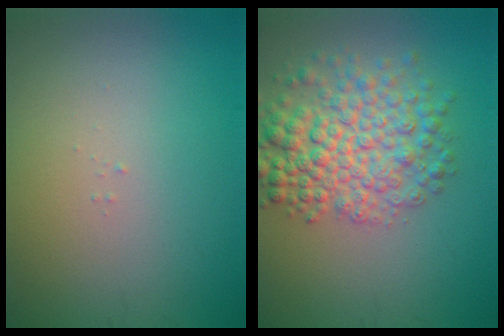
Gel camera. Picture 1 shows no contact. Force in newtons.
{"total": 6.5, "press": 6.5, "slide": 0.2}